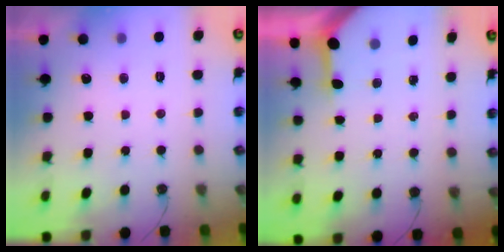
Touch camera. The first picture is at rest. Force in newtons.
{"total": 3.2, "press": 3.2, "slide": 0.4}